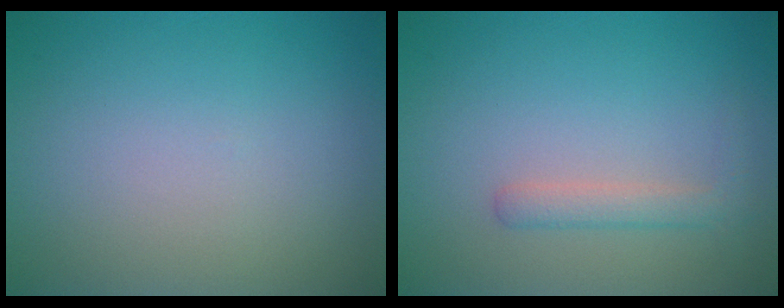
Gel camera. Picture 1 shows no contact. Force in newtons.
{"total": 1.8, "press": 1.8, "slide": 0.1}